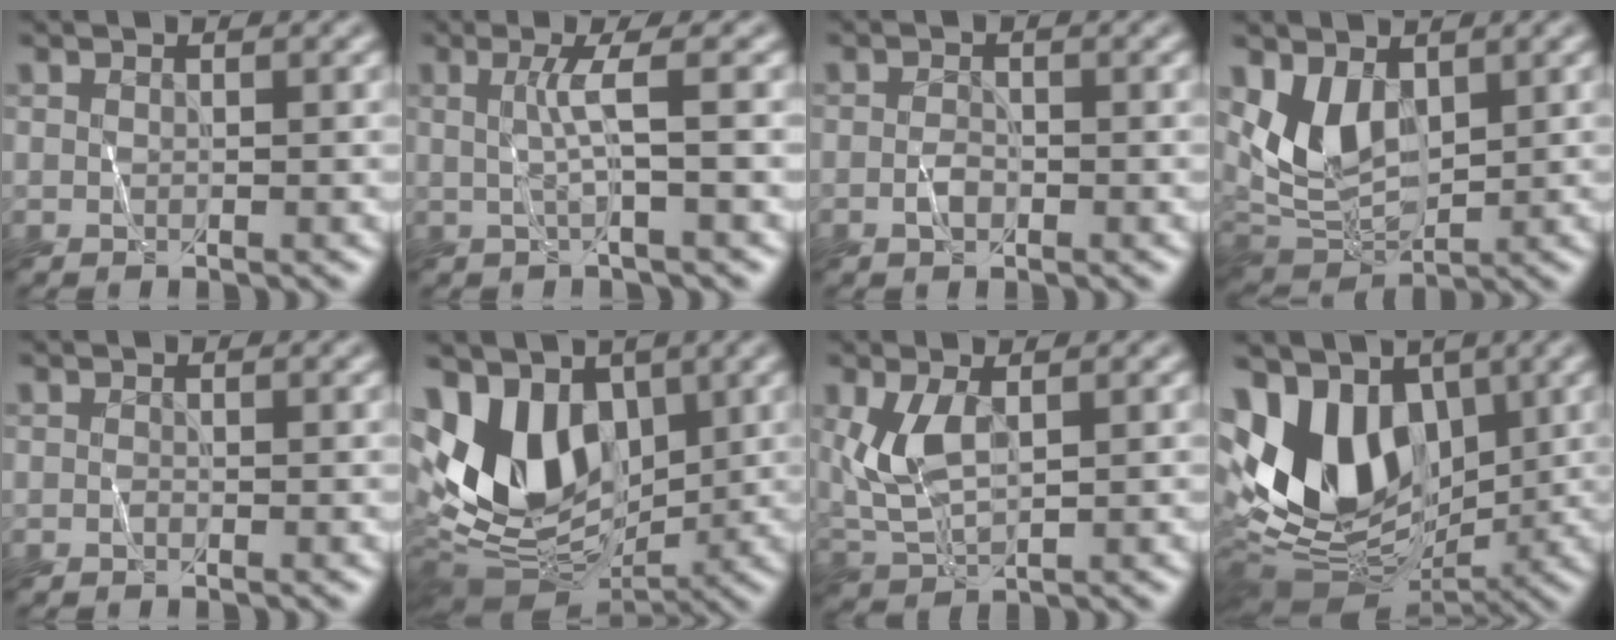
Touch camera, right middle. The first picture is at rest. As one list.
[{"total": 2.2, "force": [-0.2, 0.2, 2.2], "torque": [-0.044, 0.005, 0.004]}, {"total": 1.1, "force": [-1.0, 0.4, 0.5], "torque": [-0.008, 0.006, -0.012]}, {"total": 5.0, "force": [1.6, 3.1, 3.5], "torque": [-0.076, -0.008, 0.045]}, {"total": 0.6, "force": [-0.6, 0.0, -0.1], "torque": [0.001, 0.005, -0.004]}, {"total": 9.3, "force": [0.7, 6.5, 6.6], "torque": [-0.123, -0.007, 0.011]}, {"total": 3.8, "force": [0.6, 2.0, 3.2], "torque": [-0.077, 0.005, 0.026]}, {"total": 11.1, "force": [0.8, 7.7, 7.9], "torque": [-0.150, -0.004, 0.010]}]